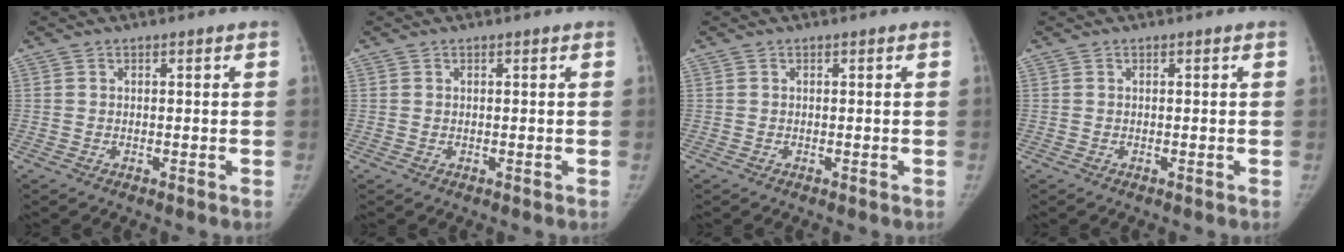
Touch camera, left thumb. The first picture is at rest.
{"total": 0.0}
{"total": 0.0}
{"total": 0.0}